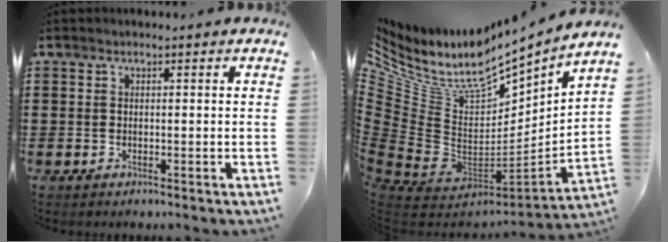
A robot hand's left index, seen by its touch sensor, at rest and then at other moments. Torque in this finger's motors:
{"motor_torque": [0.59, -0.08, -0.04, 0.11]}